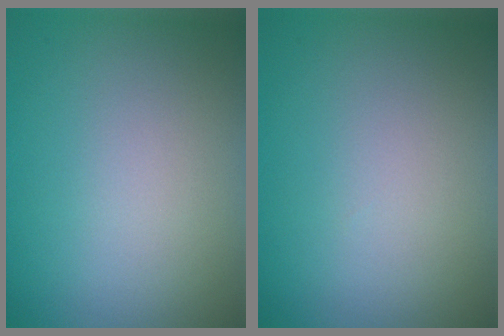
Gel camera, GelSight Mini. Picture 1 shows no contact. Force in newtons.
{"total": 0.0}